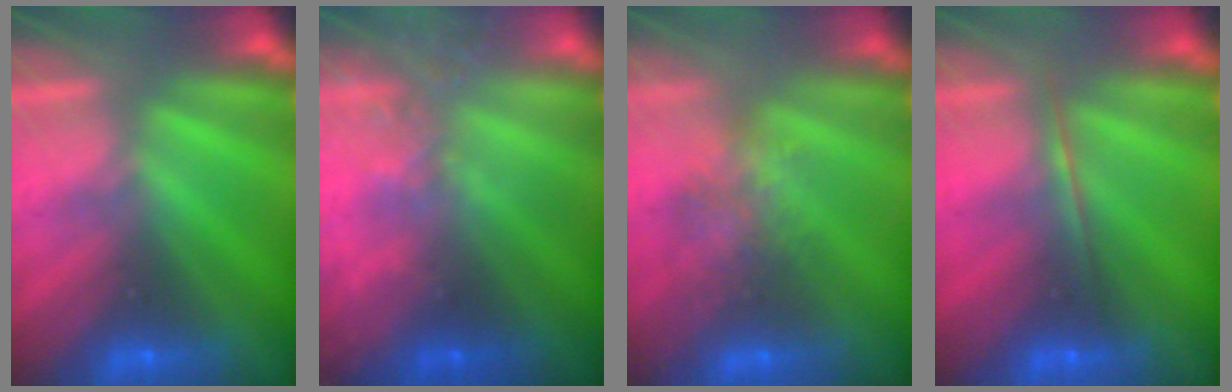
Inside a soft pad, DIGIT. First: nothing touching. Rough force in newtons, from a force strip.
{"total": 2.3}
{"total": 4.4}
{"total": 1.6}